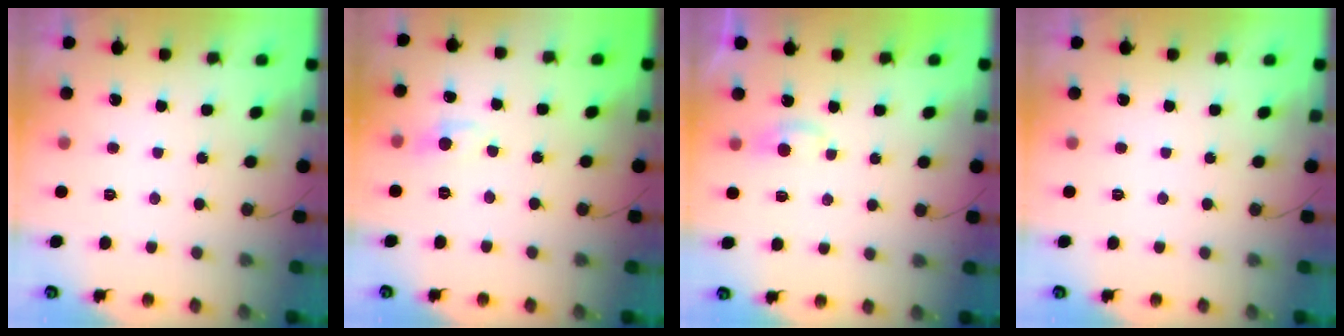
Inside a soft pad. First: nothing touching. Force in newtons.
{"total": 4.4, "press": 4.4, "slide": 0.5}
{"total": 2.8, "press": 2.8, "slide": 0.3}
{"total": 0.0}